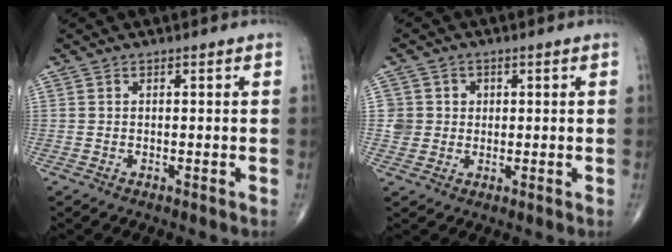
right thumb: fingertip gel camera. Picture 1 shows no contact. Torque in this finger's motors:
{"motor_torque": [0.00, 0.00, 0.17, 0.15, 0.04]}